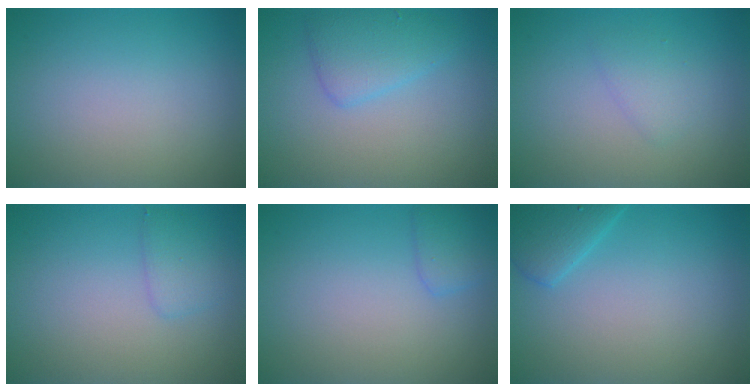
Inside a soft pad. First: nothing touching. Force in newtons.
{"total": 2.8, "press": 2.8, "slide": 0.3}
{"total": 1.4, "press": 1.4, "slide": 0.0}
{"total": 1.7, "press": 1.7, "slide": 0.2}
{"total": 1.6, "press": 1.6, "slide": 0.1}
{"total": 2.7, "press": 2.7, "slide": 0.2}